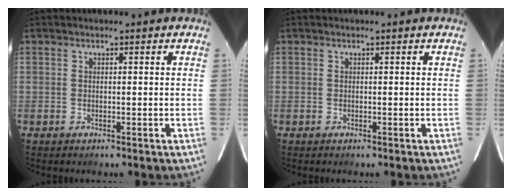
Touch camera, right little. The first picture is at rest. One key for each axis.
{"total": 0.0}